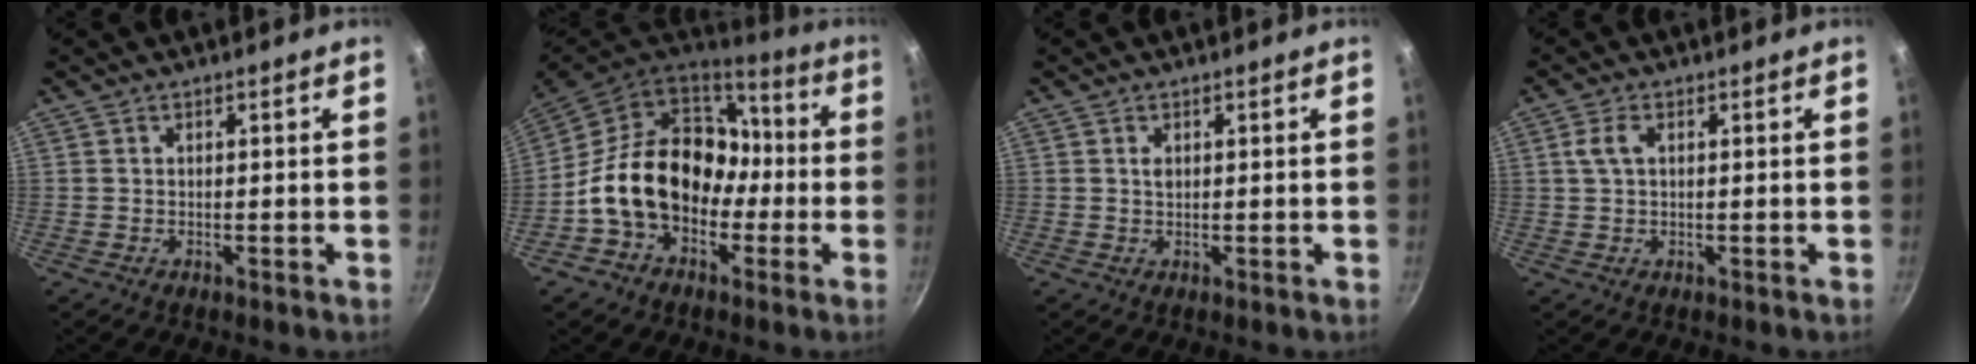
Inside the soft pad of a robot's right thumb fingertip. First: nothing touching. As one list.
[{"total": 20.0, "force": [-2.3, 15.0, 13.0], "torque": [-0.185, 0.062, -0.041]}, {"total": 1.1, "force": [0.4, 0.7, 0.7], "torque": [-0.011, 0.000, 0.006]}, {"total": 3.0, "force": [0.8, 1.6, 2.4], "torque": [-0.048, 0.007, 0.015]}]